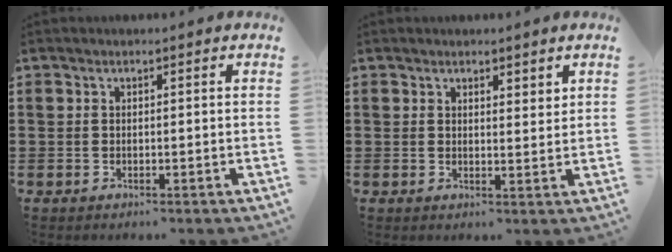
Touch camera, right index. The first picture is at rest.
{"total": 1.9, "force": [1.7, 0.7, 0.2], "torque": [-0.008, 0.005, 0.034]}